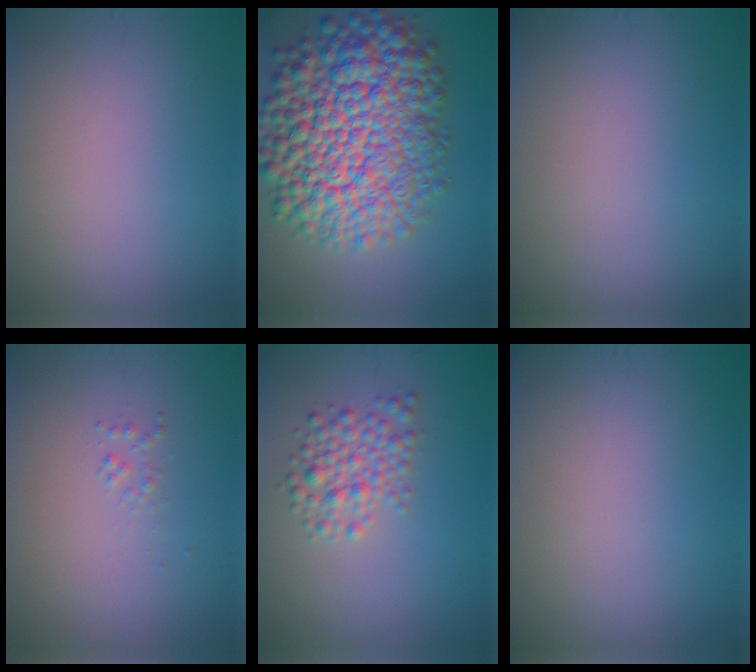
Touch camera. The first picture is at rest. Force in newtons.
{"total": 15.7, "press": 15.7, "slide": 0.6}
{"total": 0.0}
{"total": 0.7, "press": 0.7, "slide": 0.0}
{"total": 3.1, "press": 3.1, "slide": 0.1}
{"total": 0.0}